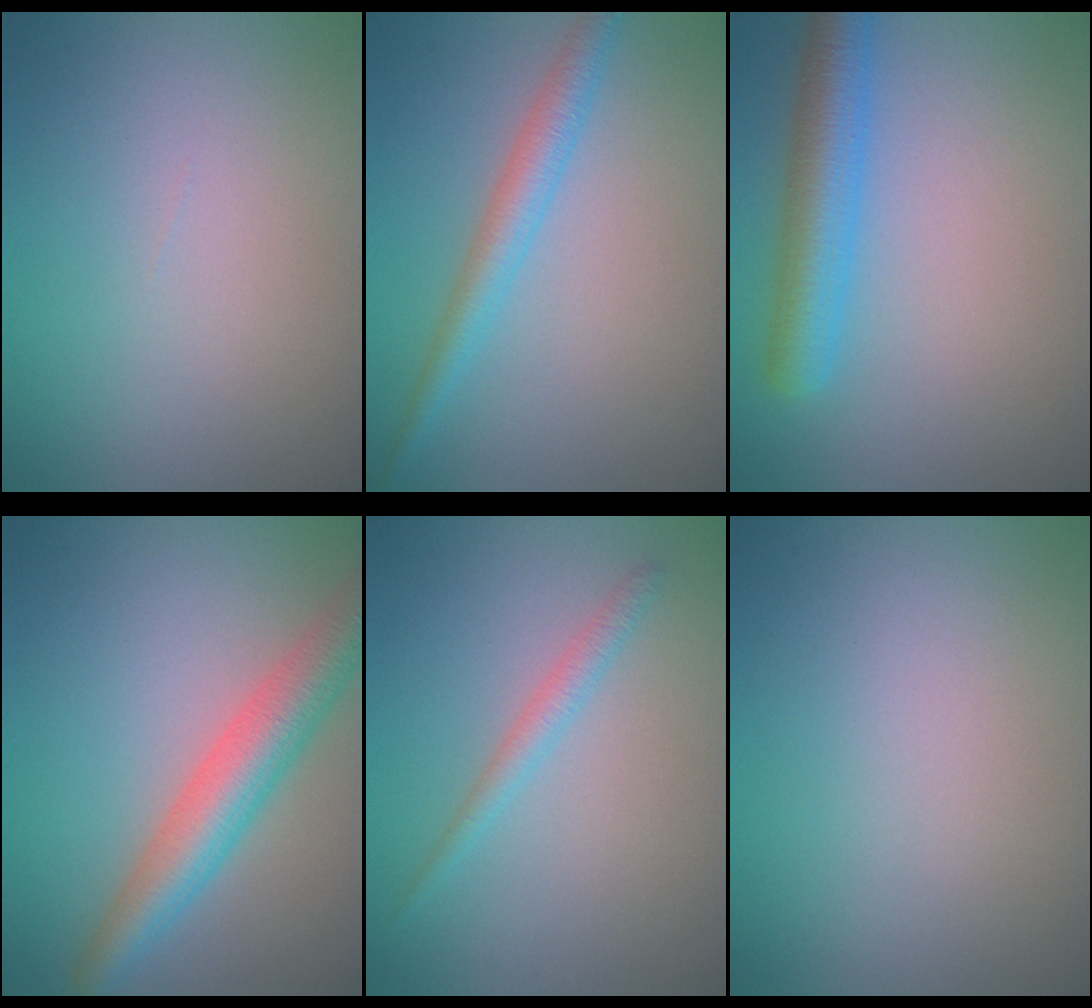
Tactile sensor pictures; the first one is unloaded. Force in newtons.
{"total": 2.7, "press": 2.7, "slide": 0.2}
{"total": 4.8, "press": 4.8, "slide": 0.2}
{"total": 5.6, "press": 5.6, "slide": 0.1}
{"total": 1.6, "press": 1.6, "slide": 0.2}
{"total": 0.0}